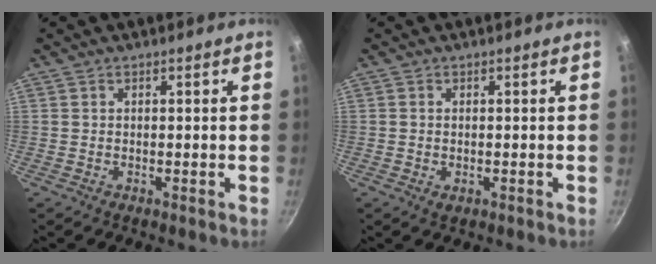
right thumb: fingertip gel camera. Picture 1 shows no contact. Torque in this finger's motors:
{"motor_torque": [-0.13, 0.33, -0.41, 0.13, -0.03]}